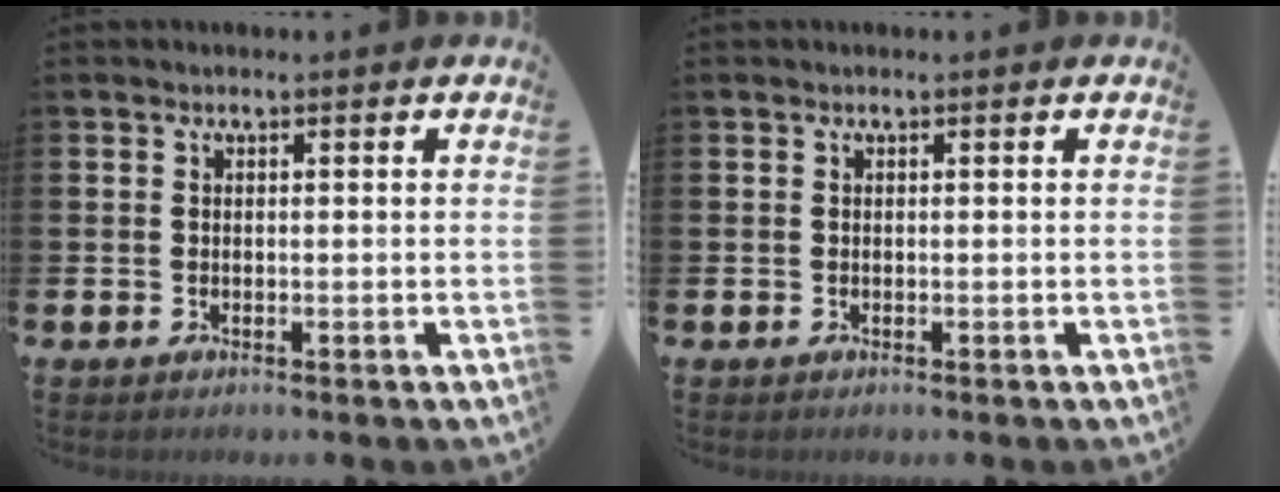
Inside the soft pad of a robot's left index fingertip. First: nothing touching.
{"total": 0.0}